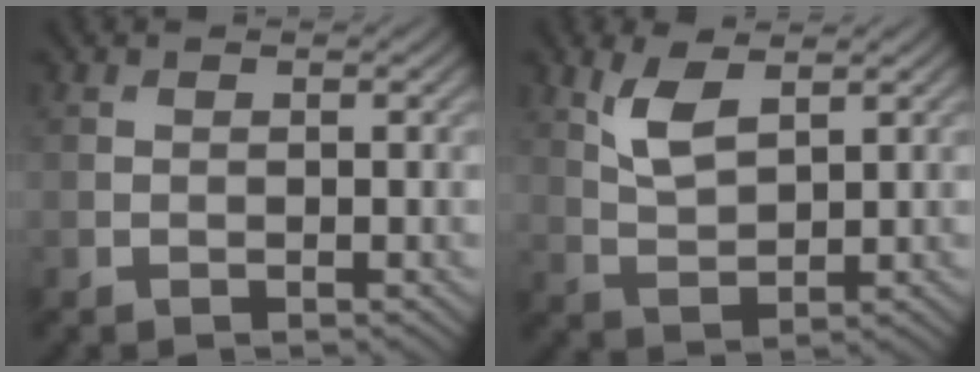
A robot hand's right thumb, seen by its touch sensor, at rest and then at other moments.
{"total": 4.5, "force": [2.5, 1.8, 3.3], "torque": [-0.083, -0.001, 0.053]}